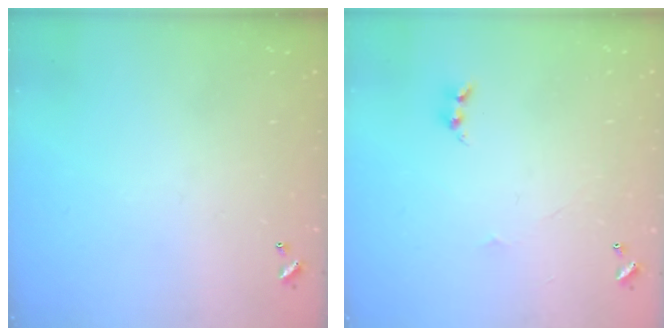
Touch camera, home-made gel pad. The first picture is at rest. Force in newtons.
{"total": 2.1, "press": 2.0, "slide": 0.5}